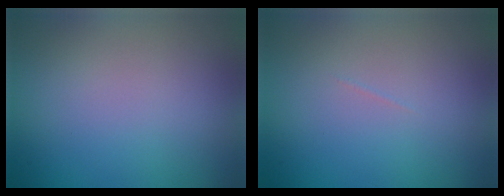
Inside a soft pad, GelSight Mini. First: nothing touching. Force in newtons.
{"total": 0.0}